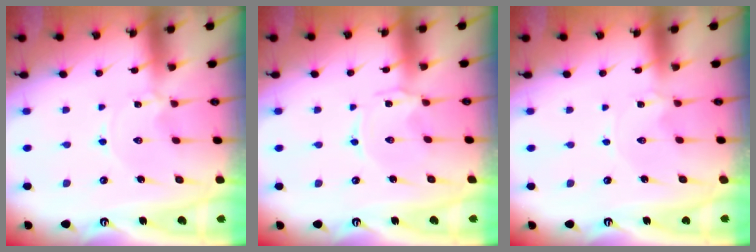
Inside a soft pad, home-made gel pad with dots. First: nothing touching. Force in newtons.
{"total": 0.0}
{"total": 1.1, "press": 1.0, "slide": 0.2}